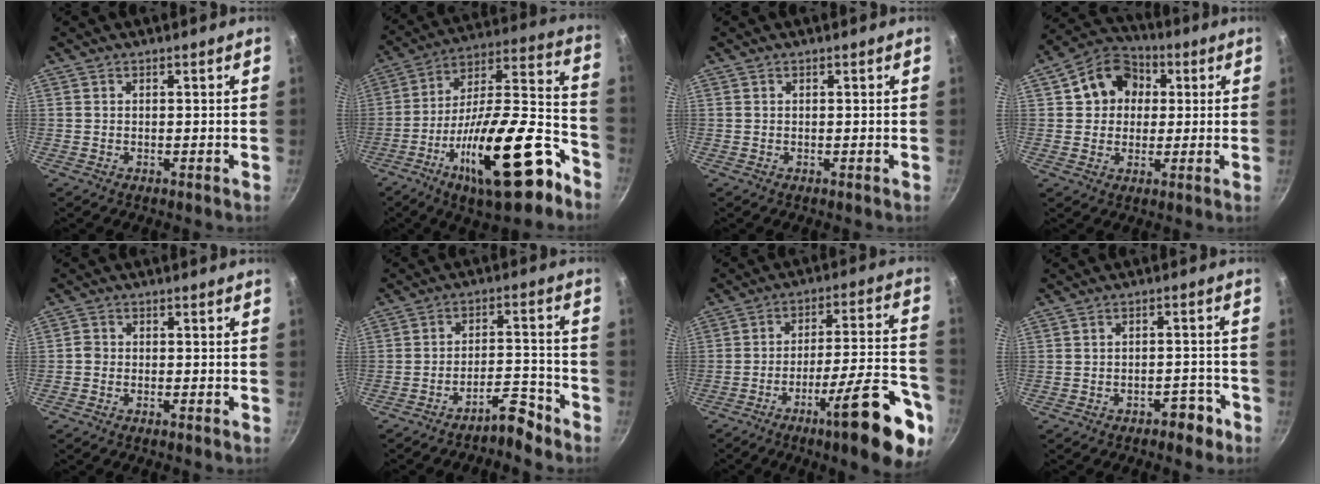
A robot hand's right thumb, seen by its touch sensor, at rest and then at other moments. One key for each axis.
{"total": 27.2, "fx": -13.6, "fy": 9.5, "fz": 21.6, "tx": -0.292, "ty": 0.077, "tz": -0.221}
{"total": 0.0}
{"total": 11.1, "fx": 2.6, "fy": 9.4, "fz": 5.4, "tx": -0.055, "ty": 0.018, "tz": 0.028}
{"total": 2.0, "fx": -1.4, "fy": 1.0, "fz": 0.9, "tx": -0.025, "ty": 0.015, "tz": -0.032}
{"total": 6.4, "fx": -5.3, "fy": 1.8, "fz": 3.1, "tx": -0.030, "ty": 0.055, "tz": -0.085}
{"total": 20.6, "fx": -10.7, "fy": 4.7, "fz": 16.9, "tx": -0.204, "ty": 0.062, "tz": -0.162}
{"total": 5.4, "fx": -3.6, "fy": 2.8, "fz": 3.0, "tx": -0.013, "ty": 0.047, "tz": -0.033}